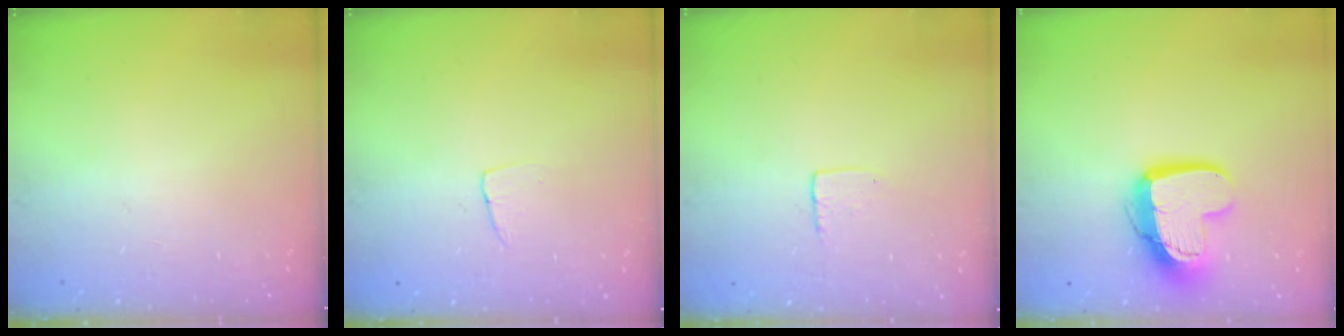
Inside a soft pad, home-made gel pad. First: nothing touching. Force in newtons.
{"total": 4.5, "press": 4.4, "slide": 0.3}
{"total": 3.7, "press": 3.7, "slide": 0.3}
{"total": 14.6, "press": 14.6, "slide": 1.1}